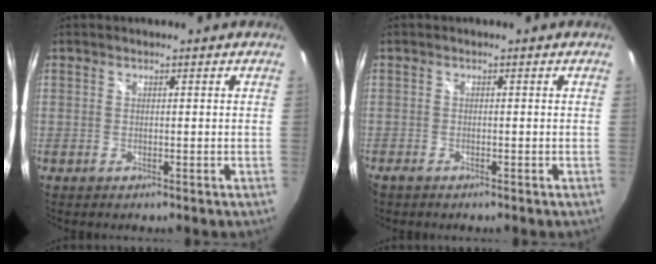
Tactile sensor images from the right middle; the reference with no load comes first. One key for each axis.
{"total": 1.2, "fx": -1.0, "fy": 0.5, "fz": 0.3, "tx": -0.009, "ty": -0.005, "tz": -0.022}